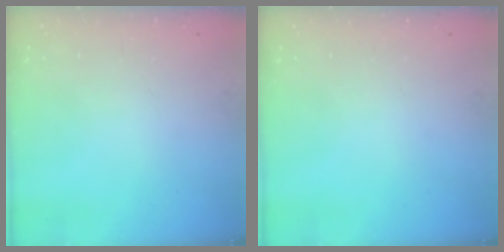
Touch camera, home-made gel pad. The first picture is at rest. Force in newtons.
{"total": 0.0}